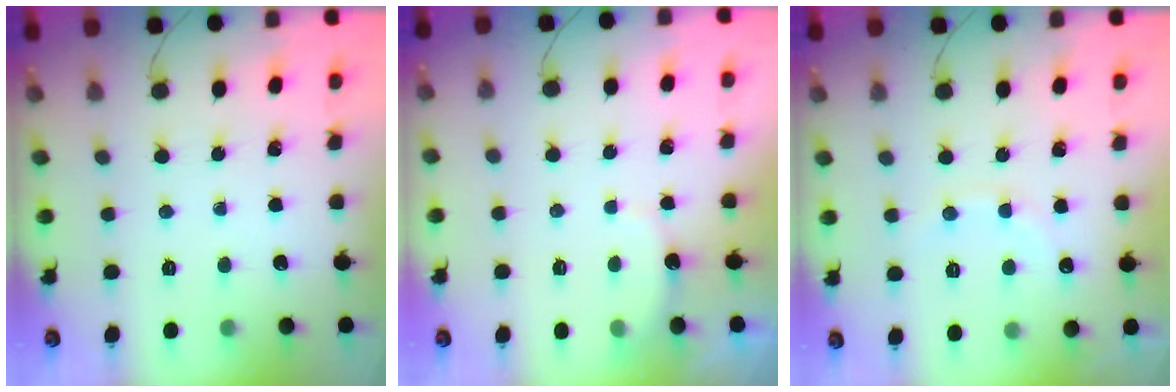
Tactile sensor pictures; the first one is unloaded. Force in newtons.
{"total": 3.0, "press": 2.9, "slide": 0.8}
{"total": 8.3, "press": 8.2, "slide": 1.6}